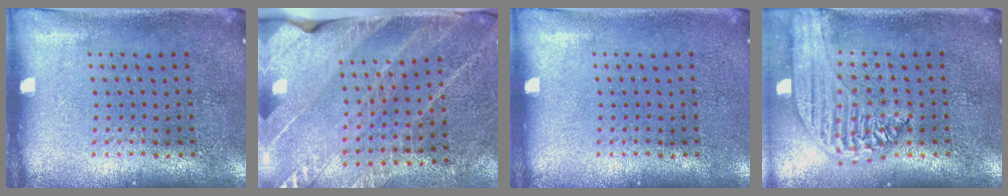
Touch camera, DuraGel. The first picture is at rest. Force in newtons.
{"total": 2.7, "press": 2.6, "slide": 0.7}
{"total": 0.0}
{"total": 1.8, "press": 1.7, "slide": 0.6}